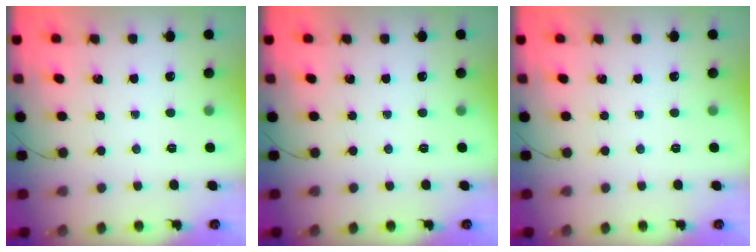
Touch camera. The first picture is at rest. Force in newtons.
{"total": 0.0}
{"total": 0.0}